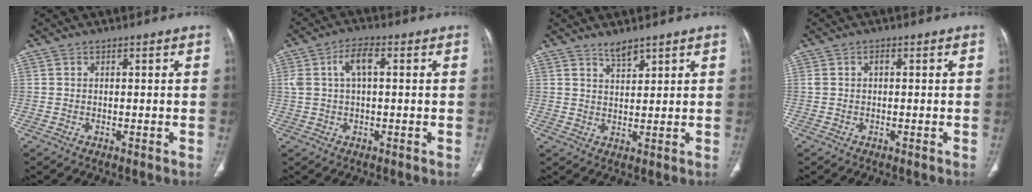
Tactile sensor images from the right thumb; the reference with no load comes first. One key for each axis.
{"total": 5.5, "fx": 1.3, "fy": 2.5, "fz": 4.7, "tx": -0.101, "ty": 0.019, "tz": 0.025}
{"total": 2.8, "fx": 2.5, "fy": 0.6, "fz": 1.1, "tx": -0.015, "ty": -0.021, "tz": 0.049}
{"total": 1.1, "fx": 0.2, "fy": 0.6, "fz": 0.9, "tx": -0.023, "ty": 0.007, "tz": 0.004}